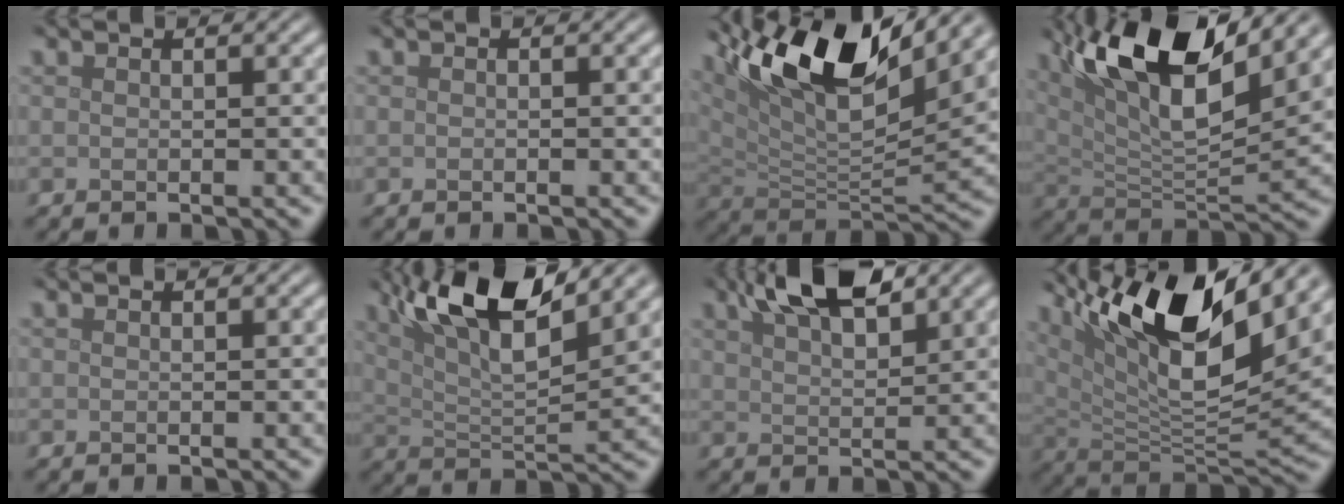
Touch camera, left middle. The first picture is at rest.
{"total": 0.0}
{"total": 12.8, "force": [7.2, 4.3, 9.6], "torque": [-0.175, 0.007, 0.131]}
{"total": 13.1, "force": [6.9, 4.3, 10.3], "torque": [-0.177, 0.009, 0.121]}
{"total": 0.5, "force": [0.5, 0.1, 0.3], "torque": [-0.001, 0.001, 0.006]}
{"total": 10.4, "force": [6.1, 2.8, 8.0], "torque": [-0.143, 0.011, 0.108]}
{"total": 6.9, "force": [4.6, 2.3, 4.6], "torque": [-0.076, 0.014, 0.075]}
{"total": 13.9, "force": [6.9, 4.4, 11.2], "torque": [-0.188, 0.000, 0.126]}